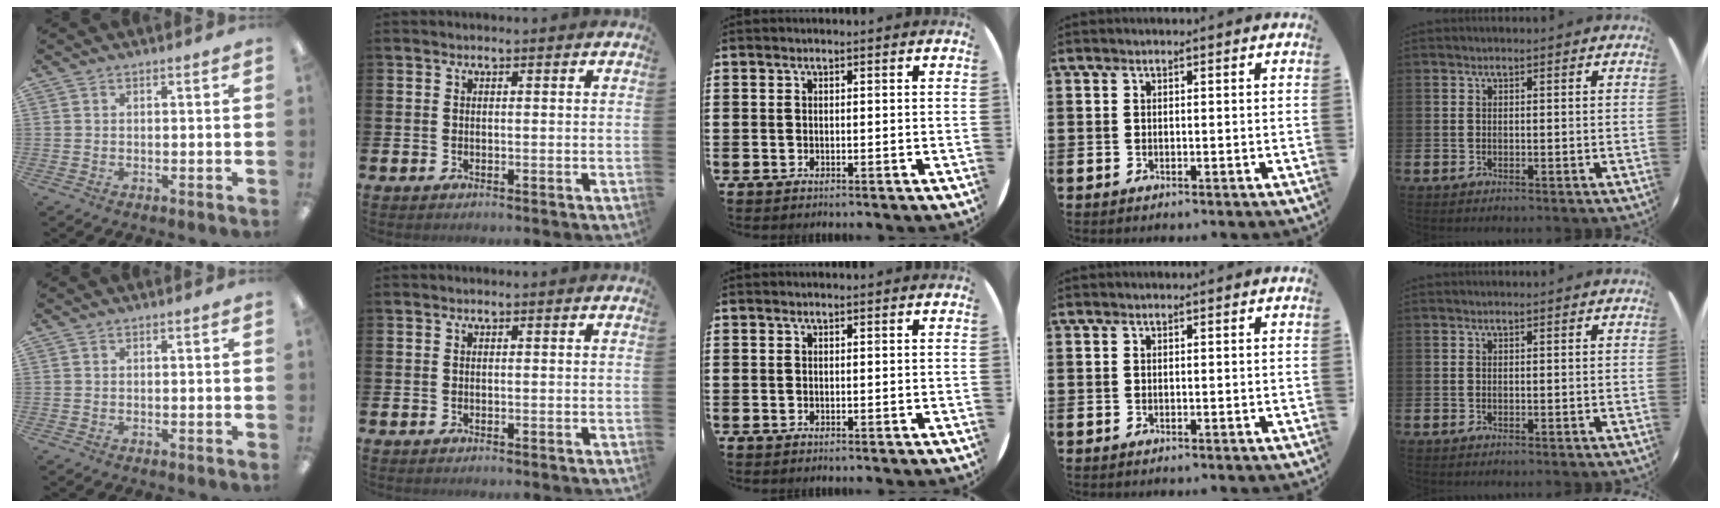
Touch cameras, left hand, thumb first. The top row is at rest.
{}